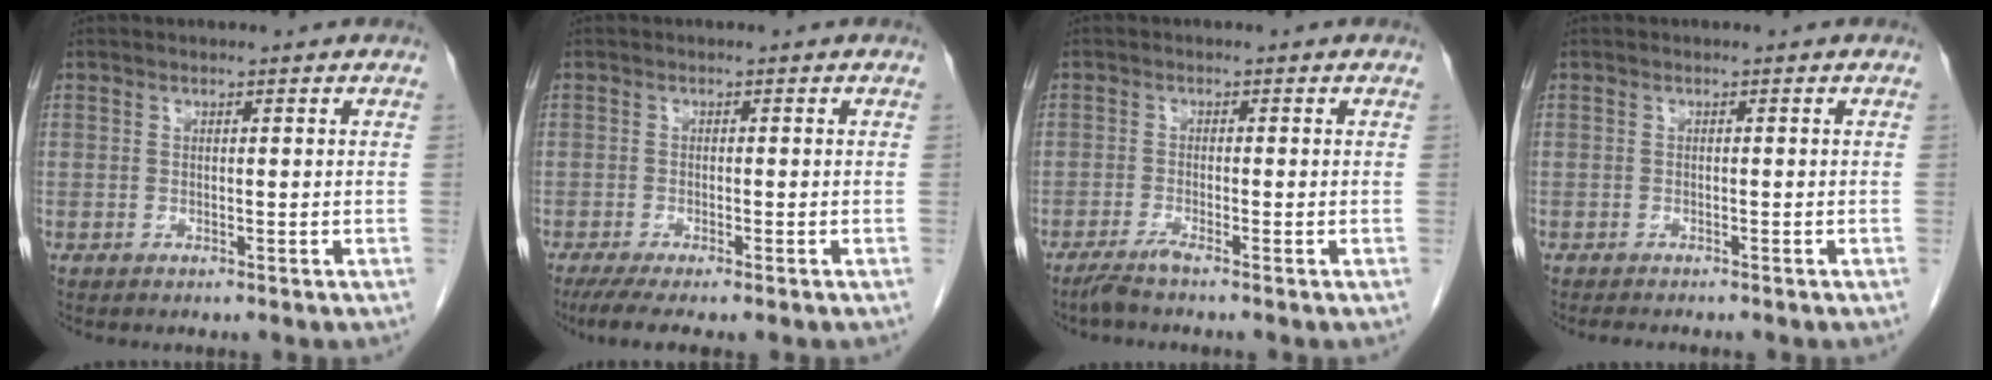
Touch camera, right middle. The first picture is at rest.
{"total": 5.6, "force": [-4.1, 0.7, 3.7], "torque": [-0.058, -0.014, -0.065]}
{"total": 2.4, "force": [-2.0, -0.5, 1.3], "torque": [-0.036, -0.006, -0.044]}
{"total": 3.2, "force": [-2.7, 0.8, 1.4], "torque": [-0.020, -0.006, -0.031]}